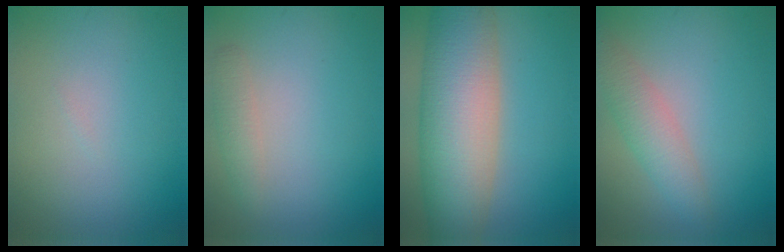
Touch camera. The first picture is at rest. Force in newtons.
{"total": 1.5, "press": 1.5, "slide": 0.0}
{"total": 10.7, "press": 10.7, "slide": 0.6}
{"total": 2.9, "press": 2.9, "slide": 0.1}